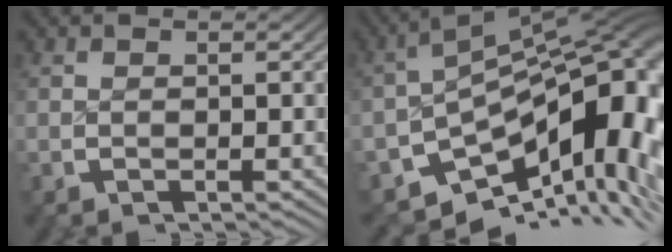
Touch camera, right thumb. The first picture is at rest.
{"total": 16.9, "force": [-5.4, 9.4, 12.9], "torque": [-0.190, -0.042, -0.057]}